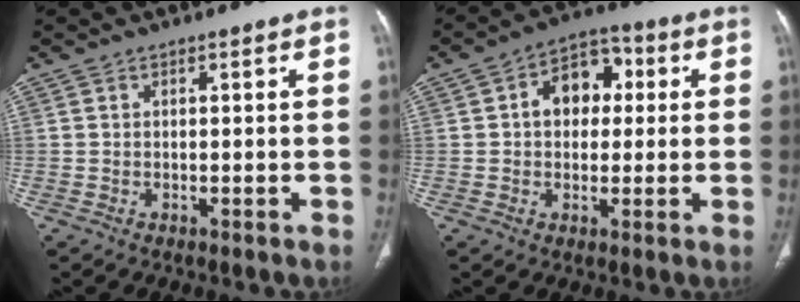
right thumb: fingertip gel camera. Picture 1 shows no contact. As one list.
[{"total": 9.7, "force": [1.6, 7.0, 6.5], "torque": [-0.064, 0.021, 0.018]}]